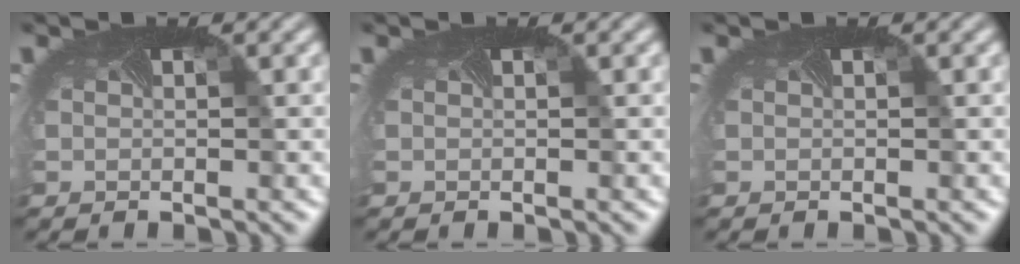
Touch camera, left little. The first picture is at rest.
{"total": 0.0}
{"total": 0.0}